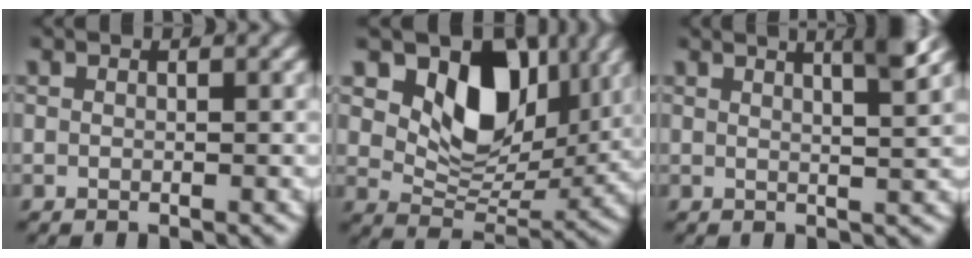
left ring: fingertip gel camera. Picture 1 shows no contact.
{"total": 11.2, "force": [3.7, 7.7, 7.2], "torque": [-0.125, -0.016, 0.063]}
{"total": 5.7, "force": [3.5, 1.1, 4.4], "torque": [-0.050, 0.009, 0.053]}